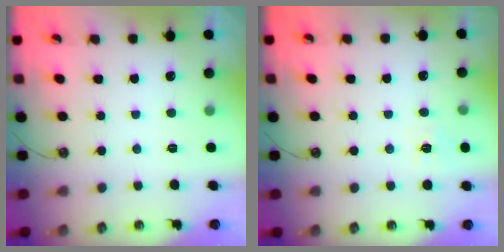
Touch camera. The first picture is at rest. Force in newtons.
{"total": 6.6, "press": 6.6, "slide": 0.5}